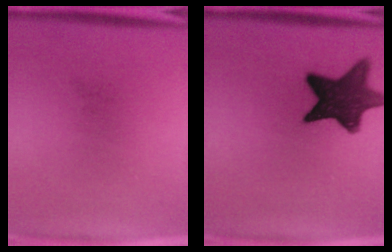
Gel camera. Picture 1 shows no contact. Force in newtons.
{"total": 13.1}